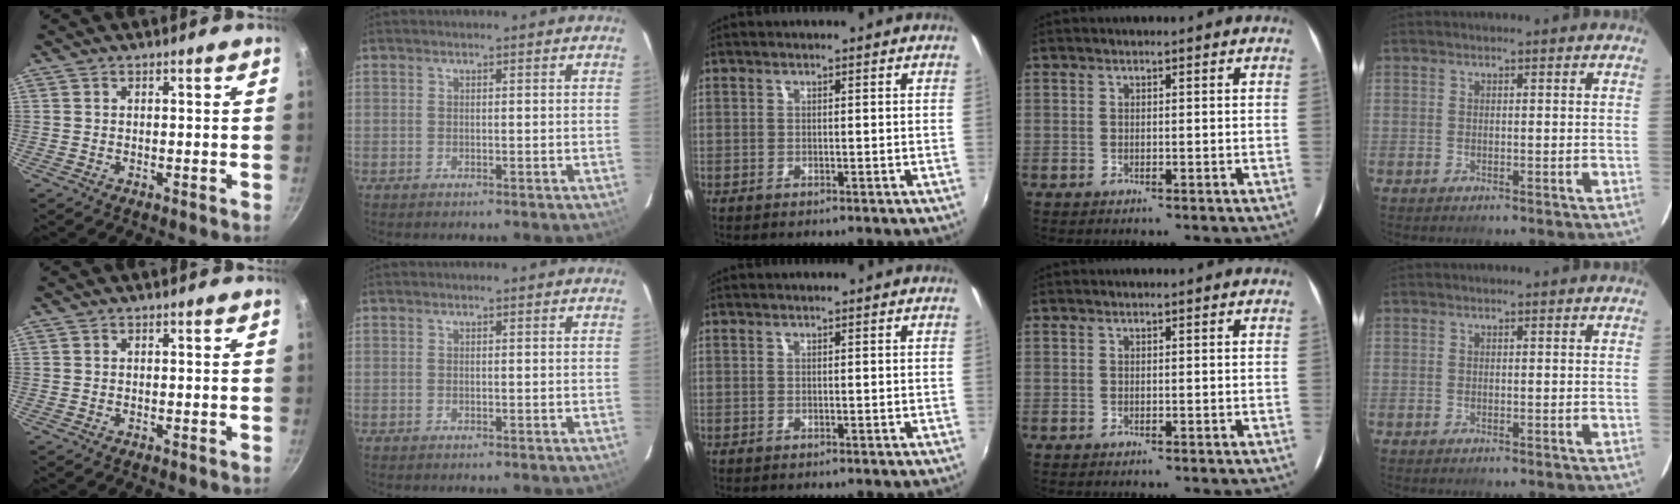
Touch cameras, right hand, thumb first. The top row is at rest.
{}